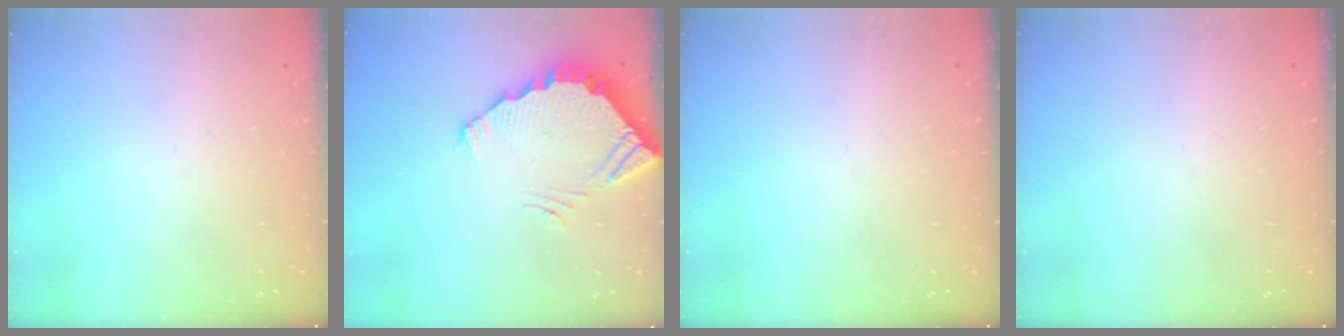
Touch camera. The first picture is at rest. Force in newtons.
{"total": 4.0, "press": 4.0, "slide": 0.2}
{"total": 0.0}
{"total": 0.0}